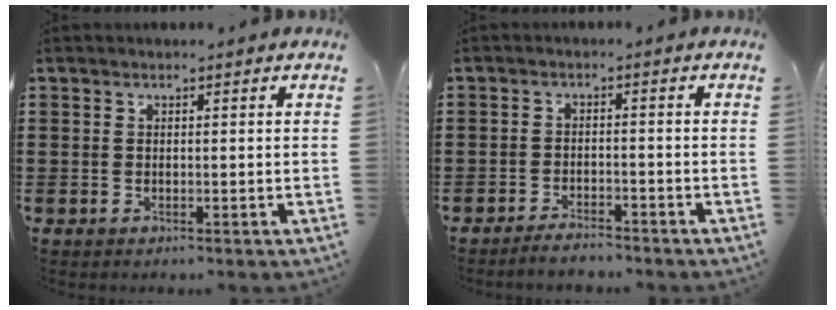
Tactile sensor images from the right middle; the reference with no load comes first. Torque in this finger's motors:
{"motor_torque": [0.00, 0.00, -0.13, 0.00]}